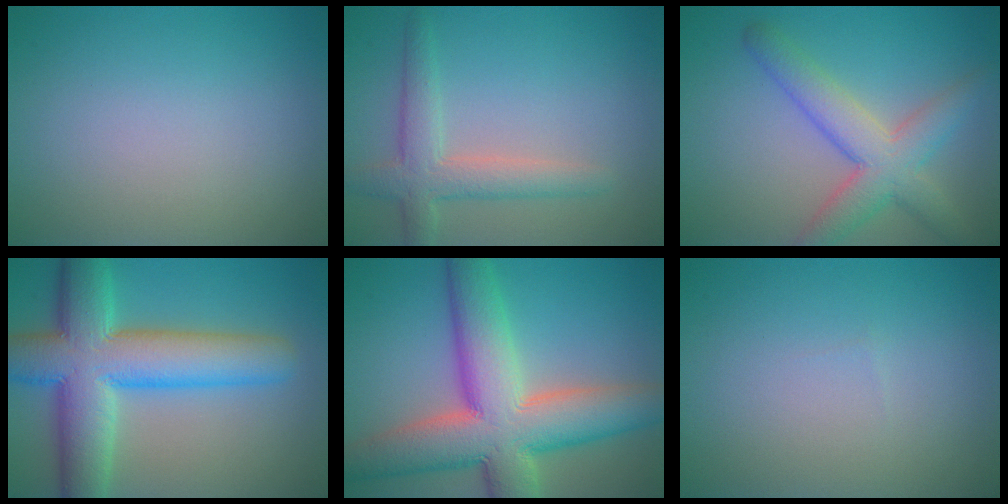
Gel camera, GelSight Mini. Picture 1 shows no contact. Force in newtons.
{"total": 3.7, "press": 3.7, "slide": 0.3}
{"total": 5.5, "press": 5.5, "slide": 0.1}
{"total": 11.2, "press": 11.2, "slide": 0.6}
{"total": 12.0, "press": 12.0, "slide": 0.8}
{"total": 0.0}